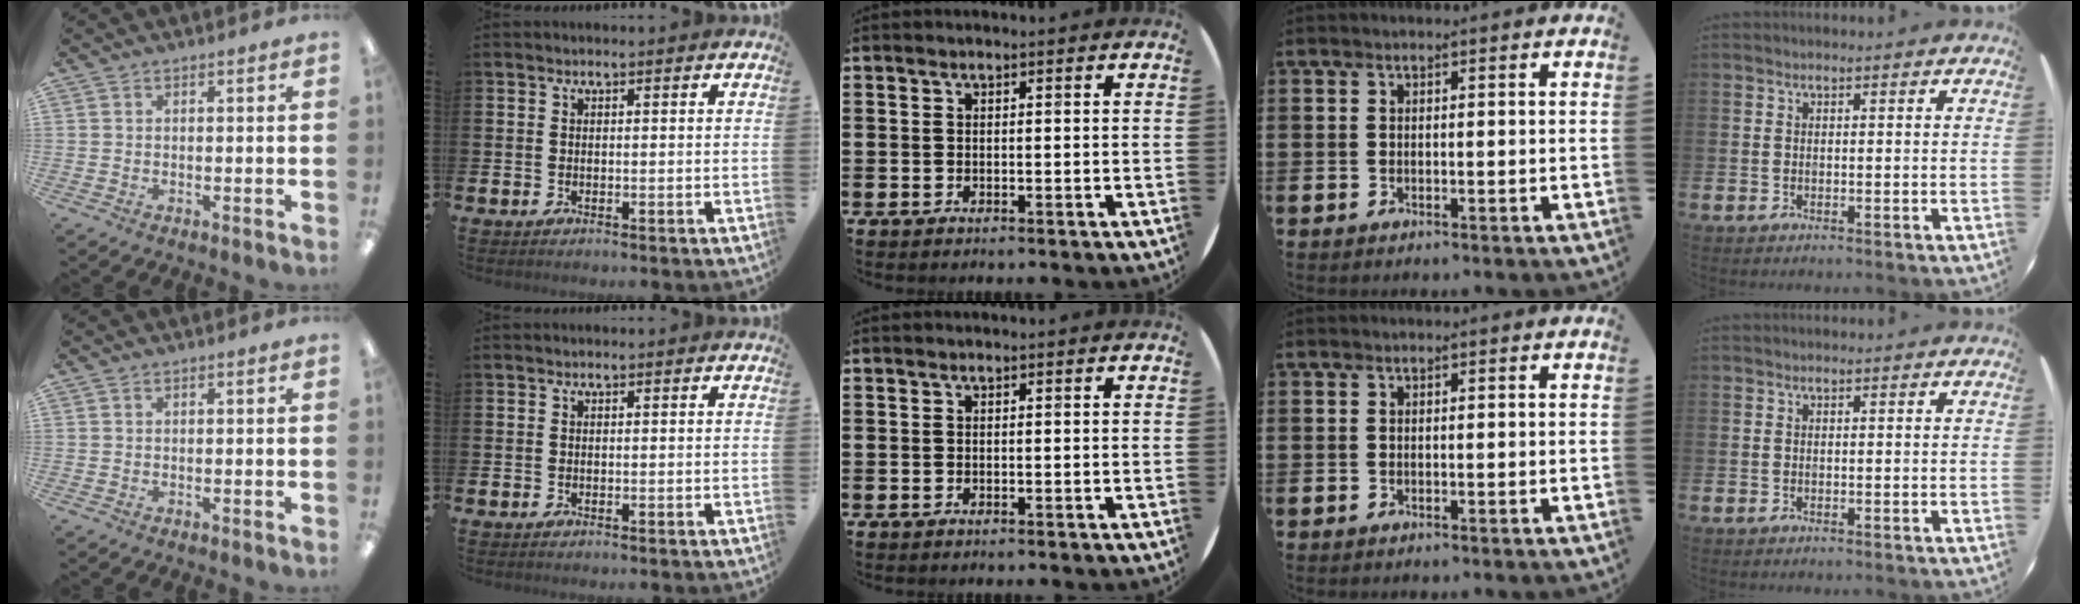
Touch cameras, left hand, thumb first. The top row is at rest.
{}